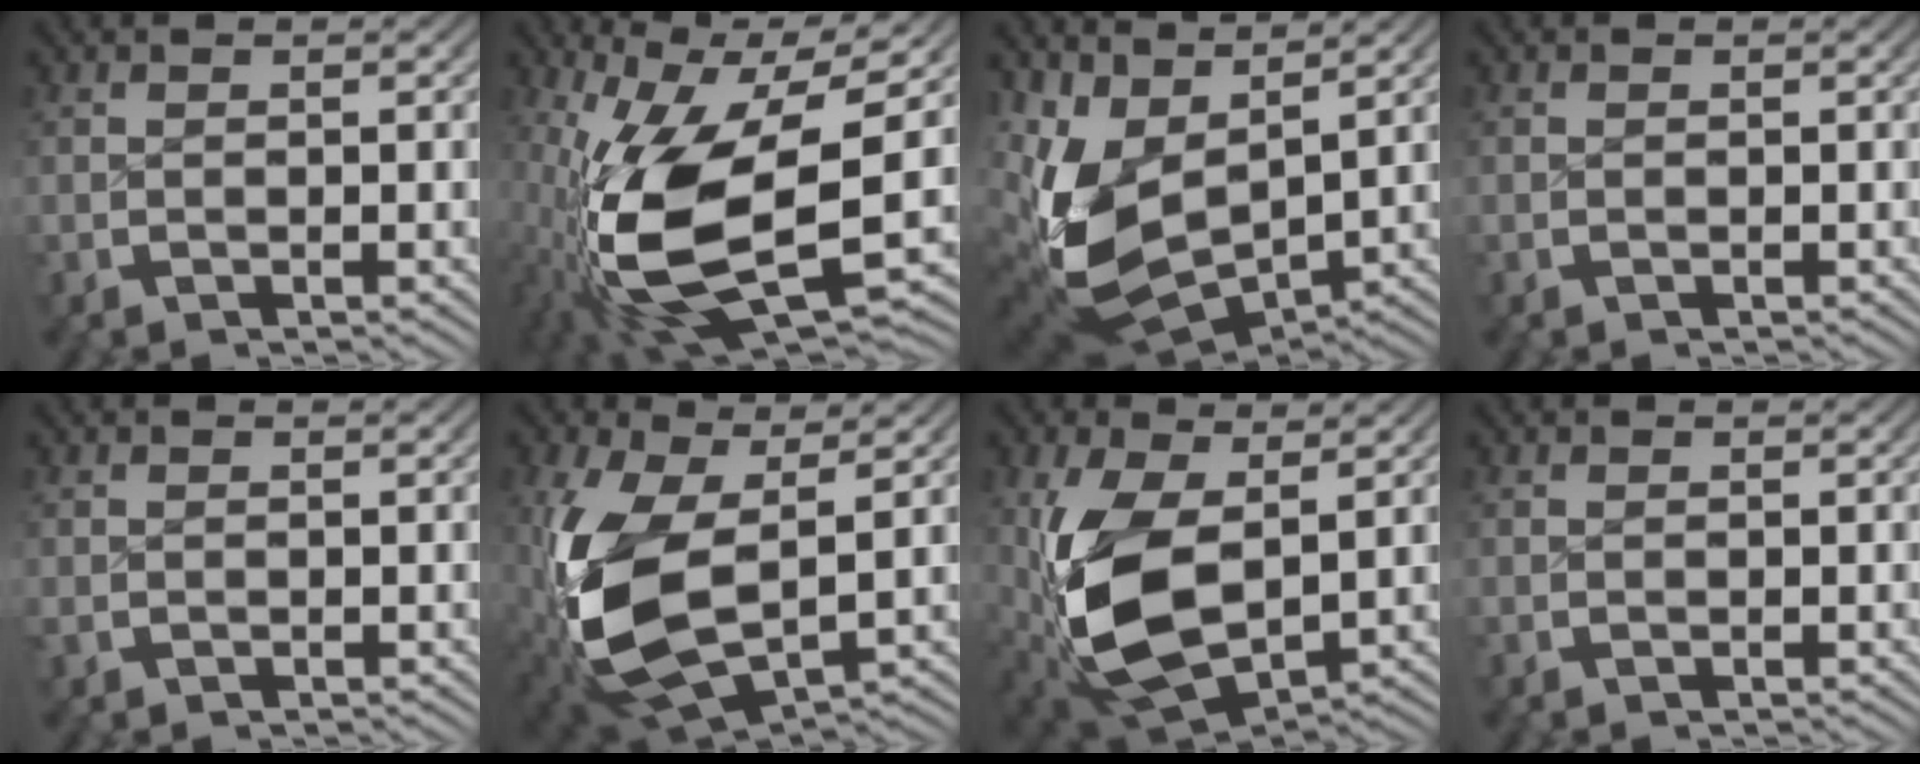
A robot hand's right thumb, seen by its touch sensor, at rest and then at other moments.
{"total": 16.4, "force": [-2.3, 10.0, 12.8], "torque": [-0.284, -0.080, 0.005]}
{"total": 12.2, "force": [-1.9, 9.5, 7.5], "torque": [-0.217, -0.093, 0.014]}
{"total": 0.8, "force": [-0.2, -0.2, -0.7], "torque": [0.007, -0.008, 0.000]}
{"total": 1.7, "force": [-0.3, 0.4, -1.6], "torque": [0.018, -0.017, 0.000]}
{"total": 11.0, "force": [-0.8, 7.6, 7.9], "torque": [-0.219, -0.069, 0.021]}
{"total": 9.8, "force": [-0.9, 7.1, 6.8], "torque": [-0.189, -0.071, 0.020]}
{"total": 1.4, "force": [-0.2, -0.1, -1.4], "torque": [0.019, -0.012, 0.001]}